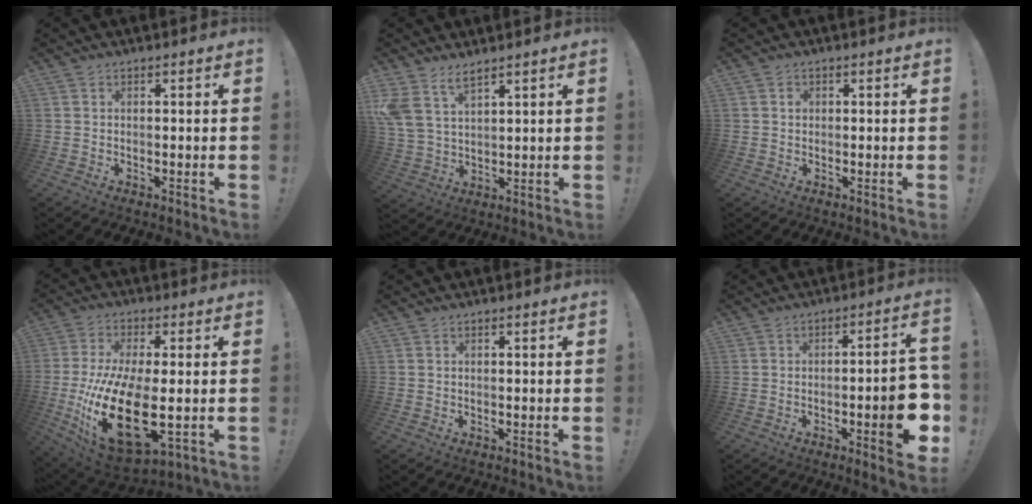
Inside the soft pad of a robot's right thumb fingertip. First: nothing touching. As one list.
[{"total": 8.1, "force": [5.8, 3.6, 4.3], "torque": [-0.092, -0.025, 0.113]}, {"total": 1.0, "force": [0.1, 0.9, 0.3], "torque": [-0.003, 0.003, 0.001]}, {"total": 22.9, "force": [-3.3, 10.5, 20.1], "torque": [-0.395, -0.002, -0.041]}, {"total": 0.0}, {"total": 12.0, "force": [-3.2, 2.8, 11.2], "torque": [-0.136, 0.004, -0.047]}]